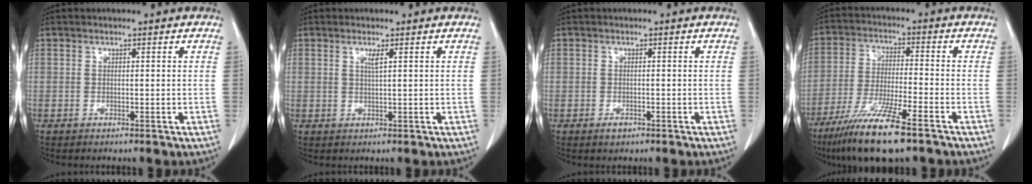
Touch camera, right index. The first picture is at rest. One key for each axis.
{"total": 1.4, "fx": 0.6, "fy": -0.2, "fz": 1.3, "tx": -0.028, "ty": -0.002, "tz": 0.011}
{"total": 1.3, "fx": -0.8, "fy": 0.8, "fz": 0.6, "tx": -0.010, "ty": 0.002, "tz": -0.007}
{"total": 12.8, "fx": -8.6, "fy": 0.9, "fz": 9.5, "tx": -0.184, "ty": -0.036, "tz": -0.151}